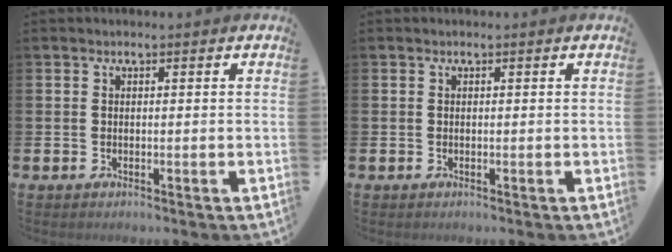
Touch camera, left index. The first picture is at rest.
{"total": 0.0}